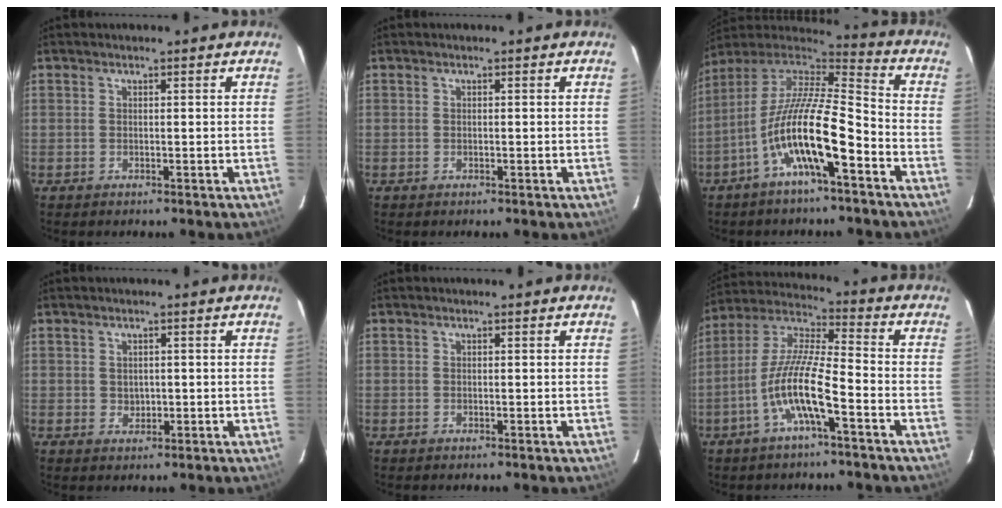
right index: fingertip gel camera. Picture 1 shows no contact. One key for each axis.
{"total": 0.0}
{"total": 16.6, "fx": -7.6, "fy": 3.6, "fz": 14.3, "tx": -0.260, "ty": -0.014, "tz": -0.146}
{"total": 1.9, "fx": 0.1, "fy": 1.7, "fz": 0.7, "tx": -0.007, "ty": 0.003, "tz": 0.006}
{"total": 0.0}
{"total": 11.6, "fx": -5.0, "fy": 1.6, "fz": 10.4, "tx": -0.214, "ty": 0.003, "tz": -0.099}